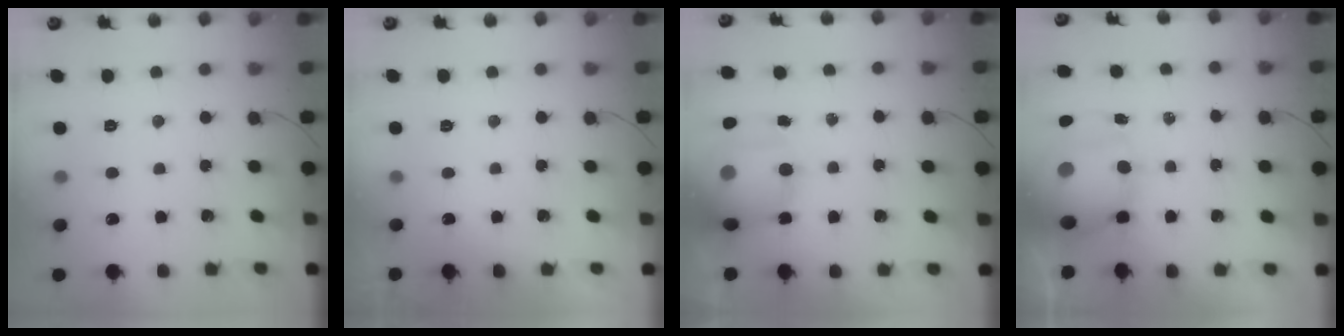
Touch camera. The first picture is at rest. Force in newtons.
{"total": 0.0}
{"total": 16.2, "press": 15.8, "slide": 3.5}
{"total": 13.3, "press": 12.9, "slide": 3.0}